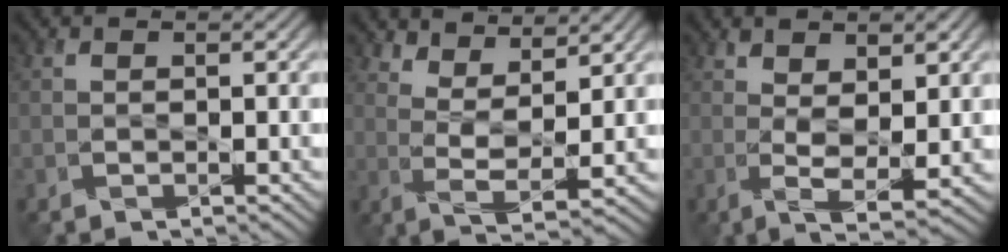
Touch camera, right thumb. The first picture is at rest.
{"total": 6.4, "force": [5.0, 0.7, 3.9], "torque": [-0.083, -0.017, 0.096]}
{"total": 5.8, "force": [1.8, 1.2, 5.3], "torque": [-0.087, -0.007, 0.031]}